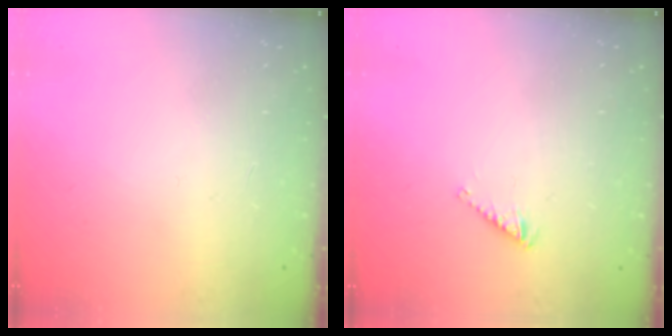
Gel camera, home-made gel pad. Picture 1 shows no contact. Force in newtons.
{"total": 2.6, "press": 2.6, "slide": 0.4}